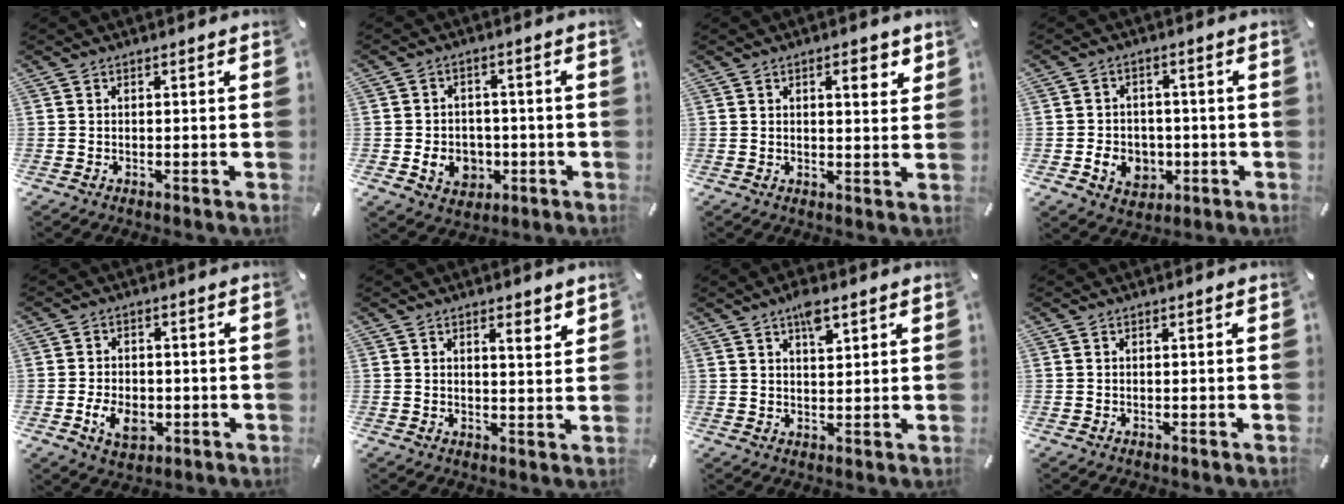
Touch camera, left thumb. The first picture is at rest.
{"total": 7.6, "force": [-2.0, 6.4, 3.6], "torque": [-0.066, 0.011, -0.035]}
{"total": 4.2, "force": [2.1, 1.5, 3.3], "torque": [-0.037, -0.008, 0.028]}
{"total": 7.7, "force": [-2.0, 6.5, 3.6], "torque": [-0.059, 0.014, -0.032]}
{"total": 7.0, "force": [-1.9, 4.8, 4.6], "torque": [-0.086, 0.004, -0.033]}
{"total": 3.6, "force": [2.6, 0.9, 2.3], "torque": [-0.025, -0.018, 0.039]}
{"total": 5.5, "force": [3.3, 2.3, 3.7], "torque": [-0.057, -0.009, 0.054]}
{"total": 0.0}